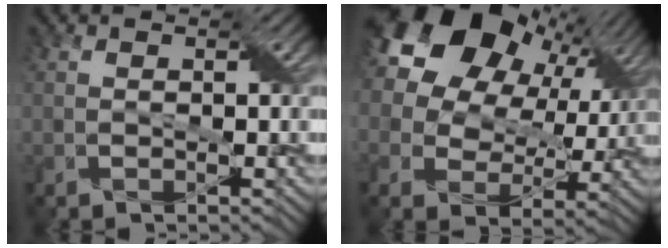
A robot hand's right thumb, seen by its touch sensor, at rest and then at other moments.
{"total": 22.1, "force": [9.4, 15.7, 12.4], "torque": [-0.300, 0.059, 0.165]}